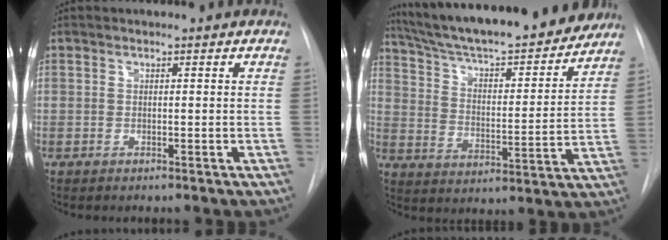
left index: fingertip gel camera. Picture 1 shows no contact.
{"total": 24.5, "force": [21.6, 4.0, 10.7], "torque": [-0.178, -0.012, 0.313]}